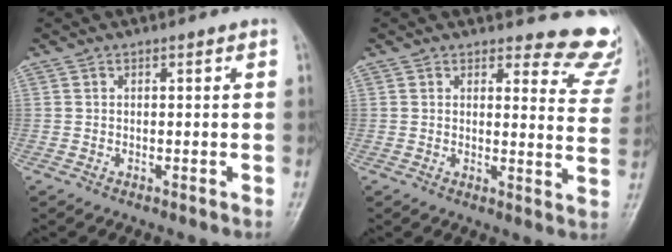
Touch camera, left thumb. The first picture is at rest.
{"total": 10.5, "force": [10.0, 2.9, 0.9], "torque": [0.036, -0.103, 0.079]}